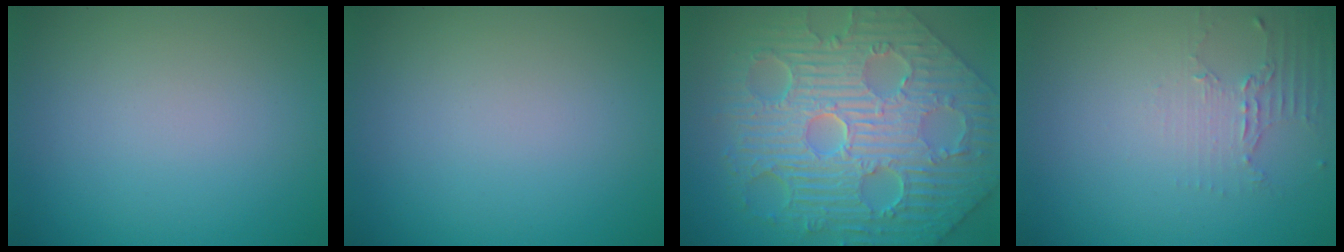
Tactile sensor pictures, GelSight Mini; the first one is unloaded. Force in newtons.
{"total": 0.0}
{"total": 12.1, "press": 8.1, "slide": 9.0}
{"total": 2.0, "press": 1.5, "slide": 1.4}